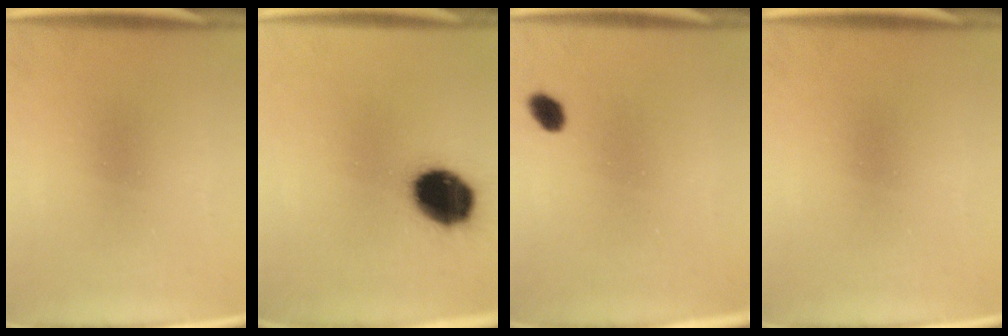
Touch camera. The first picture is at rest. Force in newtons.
{"total": 16.6}
{"total": 2.4}
{"total": 0.0}